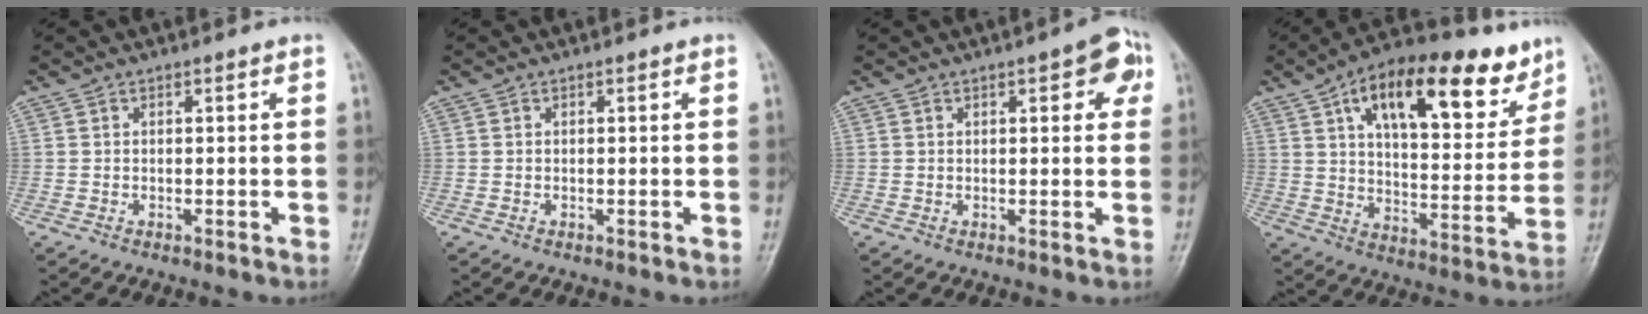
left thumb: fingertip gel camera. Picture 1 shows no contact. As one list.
[{"total": 0.0}, {"total": 5.8, "force": [2.3, 2.3, 4.8], "torque": [-0.036, 0.001, 0.018]}, {"total": 23.2, "force": [12.5, 10.4, 16.5], "torque": [-0.209, -0.024, 0.194]}]